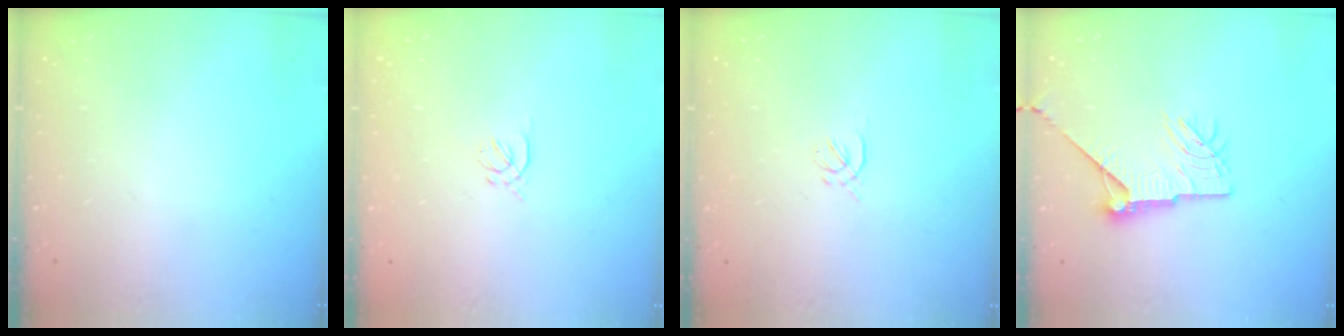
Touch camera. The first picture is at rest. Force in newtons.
{"total": 1.0, "press": 0.9, "slide": 0.4}
{"total": 0.7, "press": 0.5, "slide": 0.5}
{"total": 12.8, "press": 12.8, "slide": 0.8}